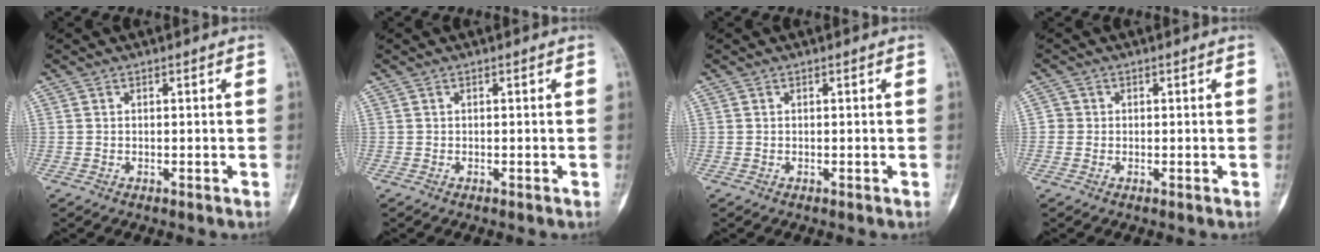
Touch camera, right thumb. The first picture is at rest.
{"total": 0.0}
{"total": 0.0}
{"total": 1.6, "force": [-0.1, 1.6, 0.3], "torque": [0.005, 0.006, -0.005]}